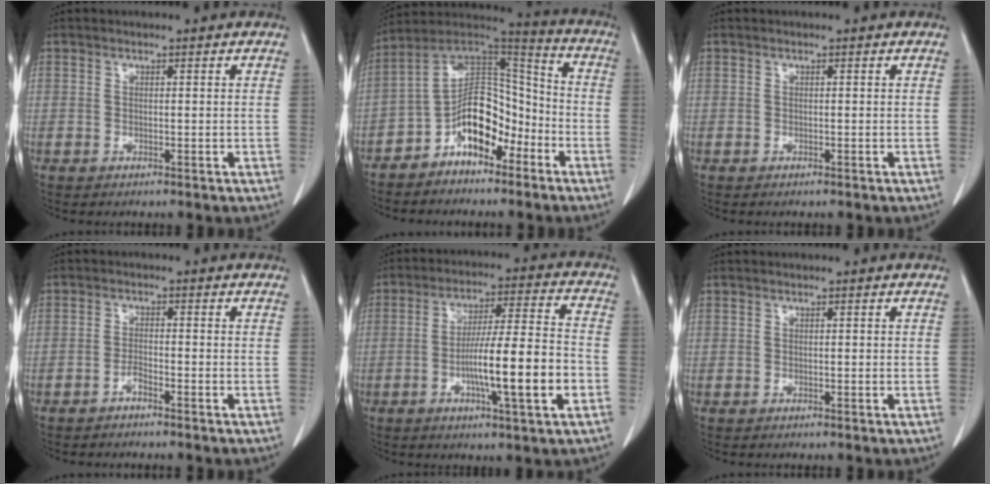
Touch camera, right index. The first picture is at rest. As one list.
[{"total": 11.7, "force": [-5.9, 6.1, 8.0], "torque": [-0.141, 0.035, -0.102]}, {"total": 0.0}, {"total": 1.6, "force": [-1.3, 0.1, 0.9], "torque": [-0.018, 0.002, -0.025]}, {"total": 13.7, "force": [-3.9, 0.7, 13.1], "torque": [-0.220, 0.002, -0.066]}, {"total": 0.0}]